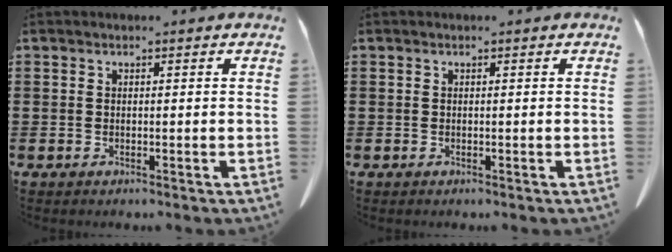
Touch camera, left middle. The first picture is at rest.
{"total": 0.0}